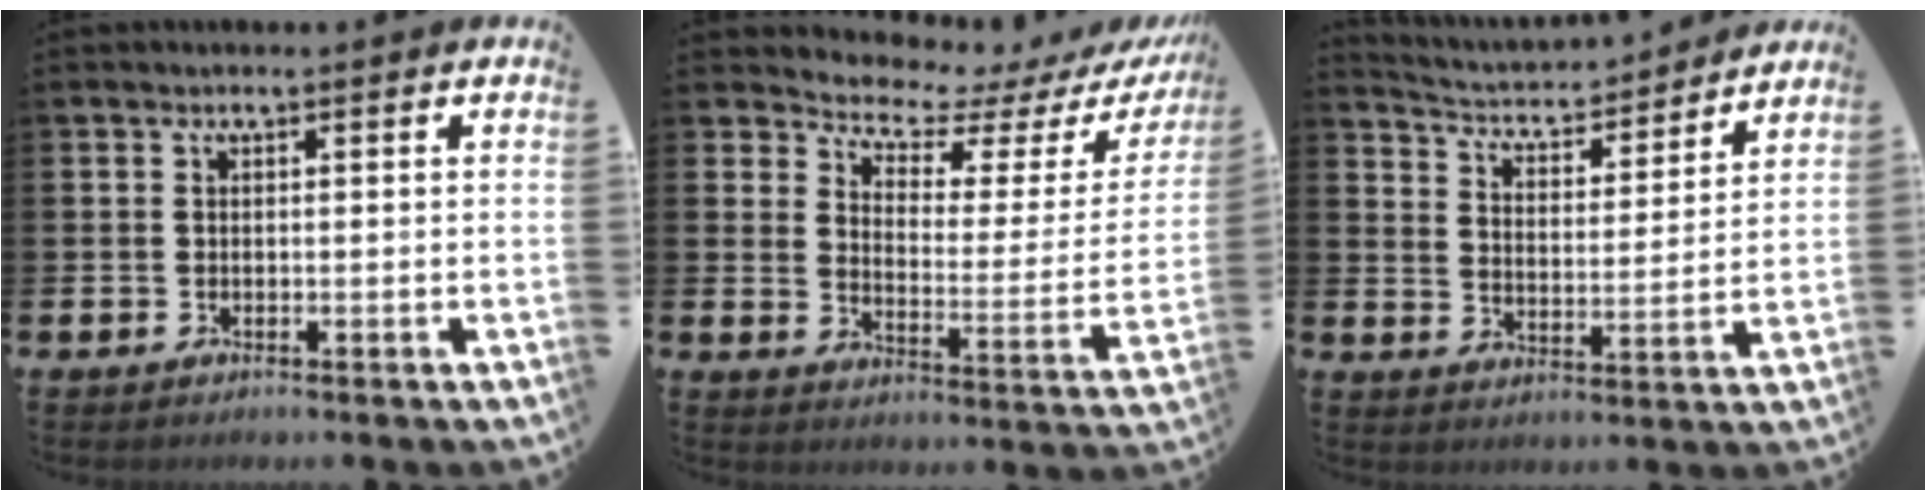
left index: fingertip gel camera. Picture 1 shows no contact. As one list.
[{"total": 5.1, "force": [4.8, 1.4, 1.1], "torque": [-0.045, -0.048, 0.076]}, {"total": 4.3, "force": [4.1, 0.9, 0.9], "torque": [-0.043, -0.042, 0.064]}]